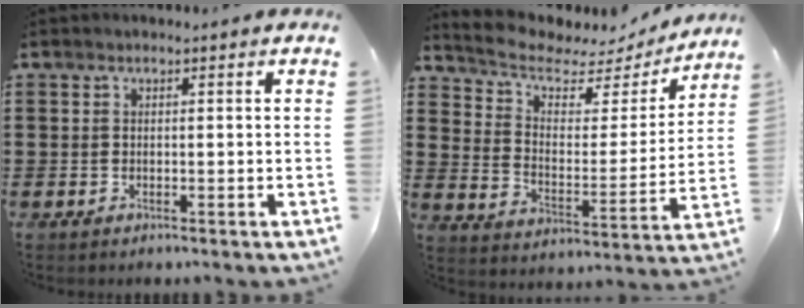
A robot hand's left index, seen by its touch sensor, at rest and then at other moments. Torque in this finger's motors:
{"motor_torque": [0.92, -1.22, 0.33, 0.04]}